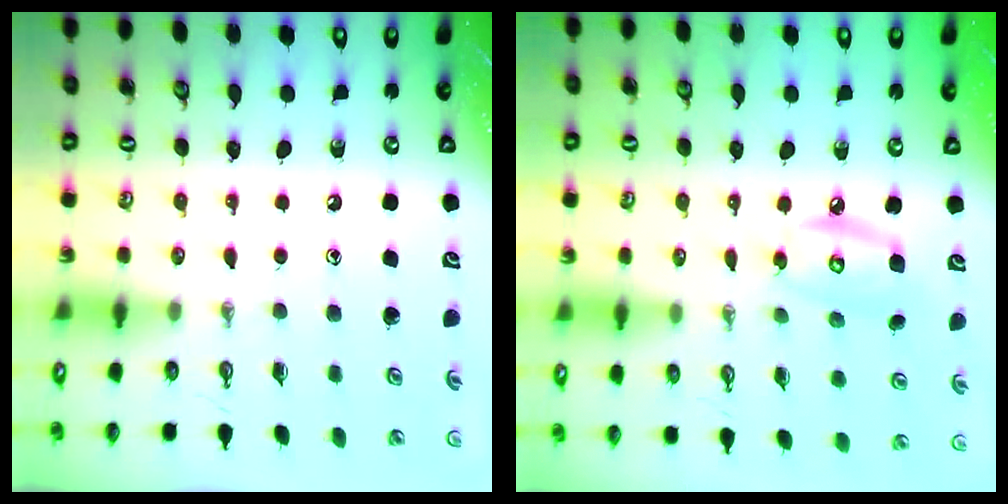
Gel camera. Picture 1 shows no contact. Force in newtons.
{"total": 8.7, "press": 8.7, "slide": 0.8}